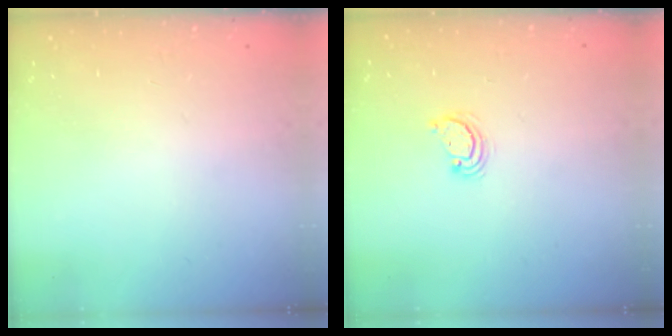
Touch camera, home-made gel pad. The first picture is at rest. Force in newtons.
{"total": 3.0, "press": 3.0, "slide": 0.2}